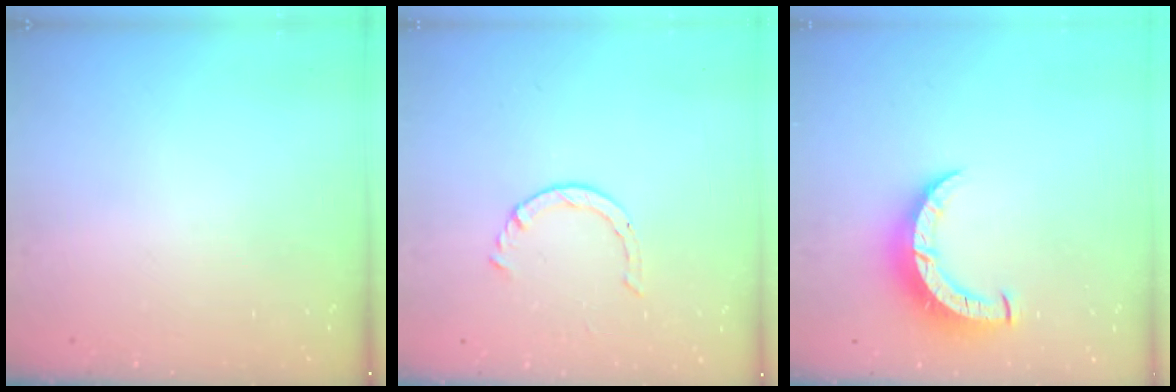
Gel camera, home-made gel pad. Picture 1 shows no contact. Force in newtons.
{"total": 3.0, "press": 2.9, "slide": 0.3}
{"total": 8.7, "press": 8.7, "slide": 0.9}